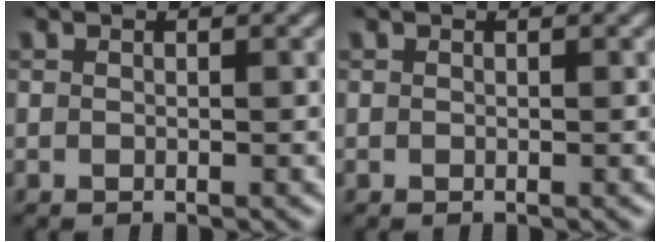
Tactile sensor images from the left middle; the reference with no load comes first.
{"total": 0.0}